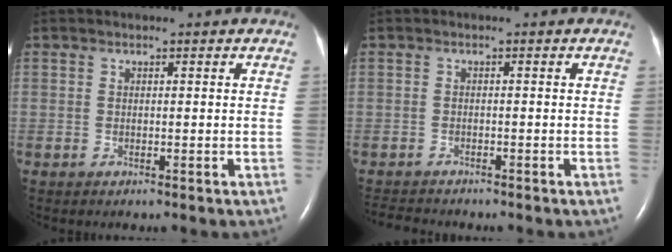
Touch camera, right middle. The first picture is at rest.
{"total": 3.8, "force": [-3.7, 0.6, 0.7], "torque": [-0.009, -0.013, -0.059]}